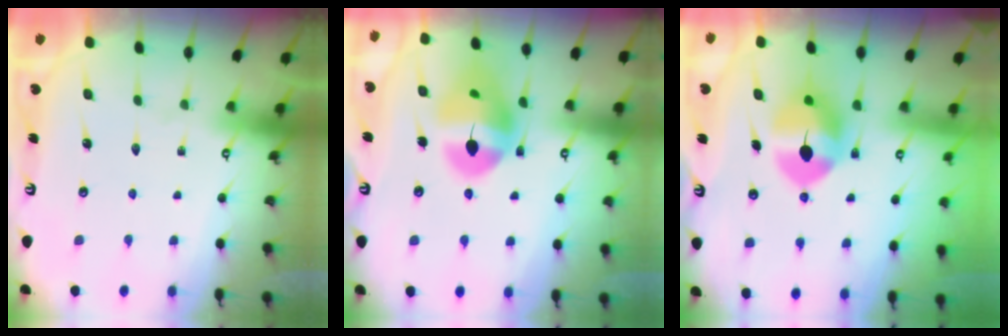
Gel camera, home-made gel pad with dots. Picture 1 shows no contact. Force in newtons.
{"total": 15.8, "press": 15.6, "slide": 2.1}
{"total": 10.9, "press": 10.8, "slide": 1.4}